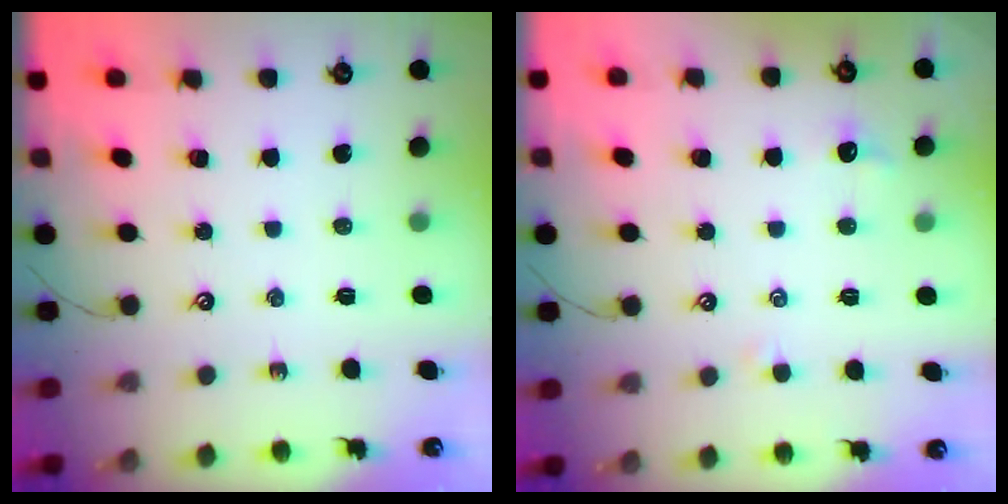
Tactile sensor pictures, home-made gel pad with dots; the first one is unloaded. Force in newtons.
{"total": 0.6, "press": 0.2, "slide": 0.6}